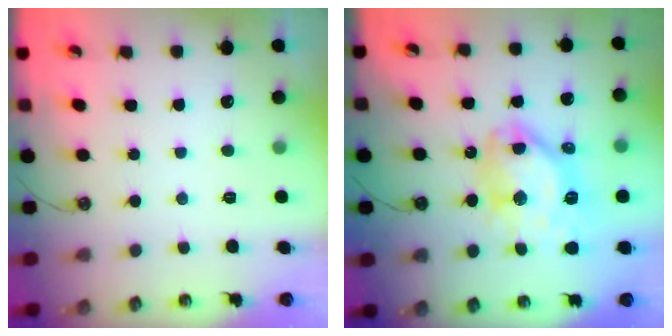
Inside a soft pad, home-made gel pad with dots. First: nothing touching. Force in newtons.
{"total": 14.3, "press": 14.2, "slide": 1.5}